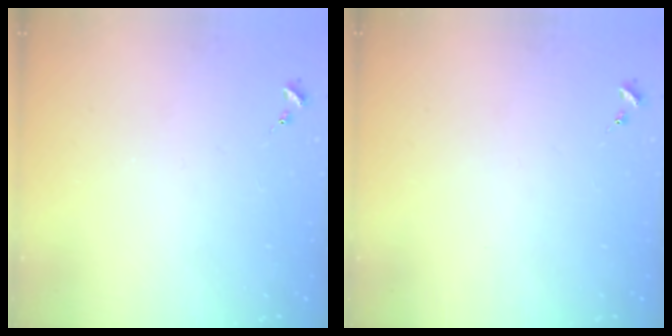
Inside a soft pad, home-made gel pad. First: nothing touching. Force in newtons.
{"total": 0.0}